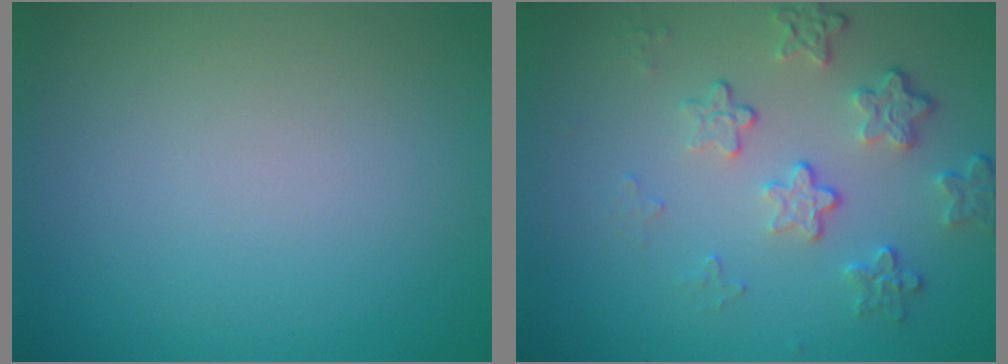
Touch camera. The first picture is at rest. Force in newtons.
{"total": 4.0, "press": 3.0, "slide": 2.8}